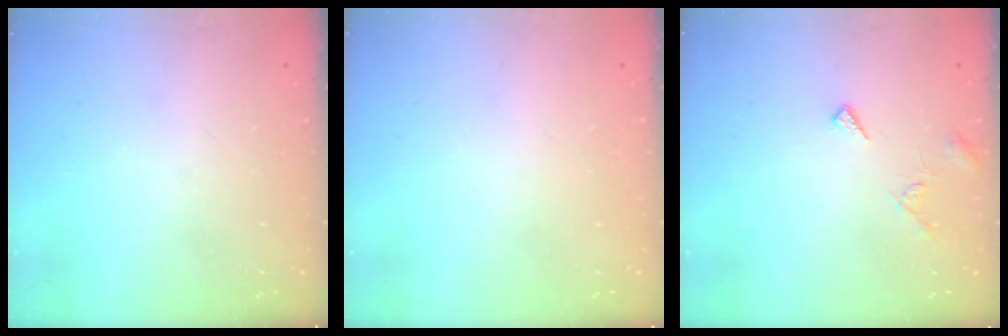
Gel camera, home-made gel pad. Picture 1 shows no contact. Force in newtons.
{"total": 1.9, "press": 1.9, "slide": 0.1}
{"total": 6.1, "press": 6.1, "slide": 0.4}